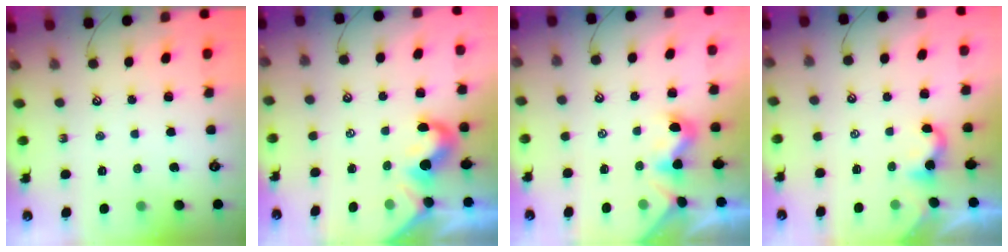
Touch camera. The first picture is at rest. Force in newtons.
{"total": 1.5, "press": 1.2, "slide": 0.9}
{"total": 1.0, "press": 0.8, "slide": 0.6}
{"total": 2.7, "press": 2.7, "slide": 0.2}